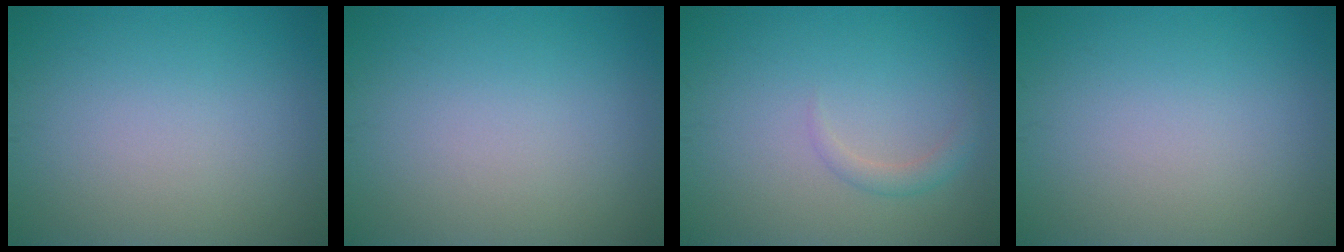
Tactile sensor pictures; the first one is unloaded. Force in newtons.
{"total": 0.0}
{"total": 1.3, "press": 1.3, "slide": 0.1}
{"total": 0.0}